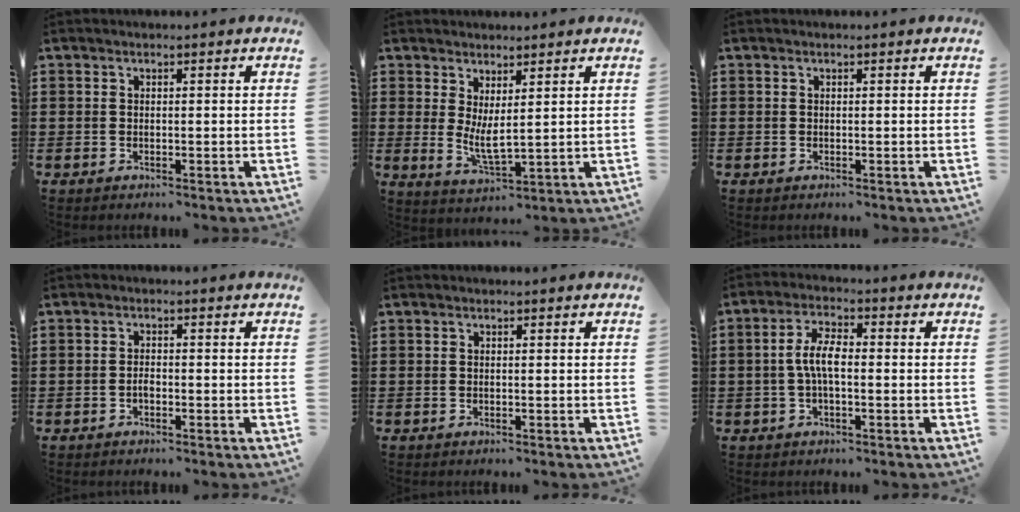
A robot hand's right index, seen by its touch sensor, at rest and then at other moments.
{"total": 3.9, "force": [1.1, 1.1, 3.6], "torque": [-0.076, -0.005, 0.021]}
{"total": 0.0}
{"total": 1.2, "force": [-0.6, 0.5, 0.9], "torque": [-0.021, -0.004, -0.010]}
{"total": 0.0}
{"total": 5.4, "force": [-0.4, 2.0, 4.9], "torque": [-0.111, 0.001, -0.016]}